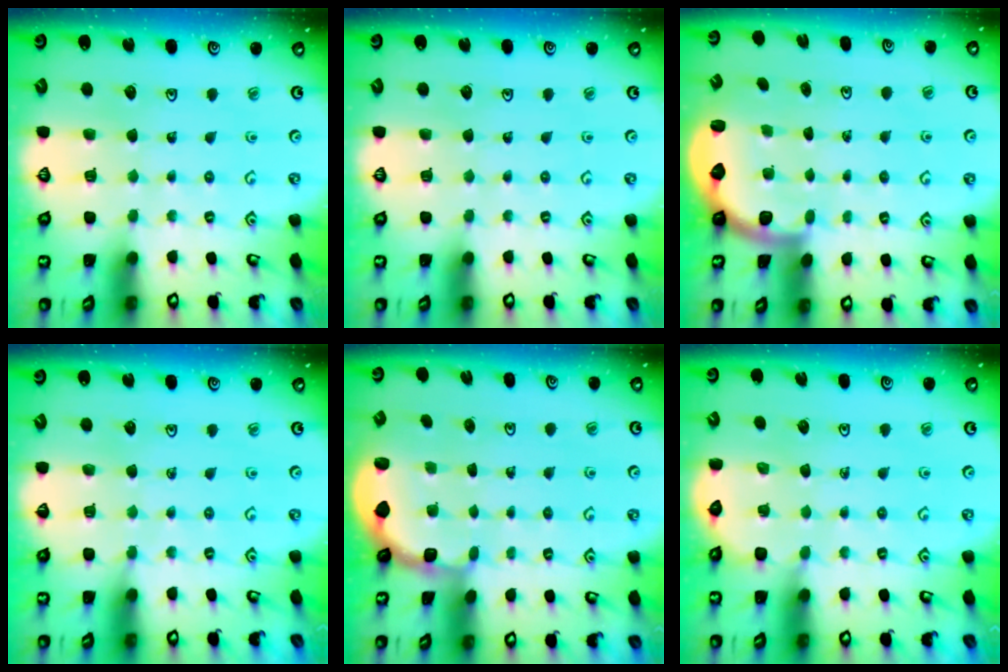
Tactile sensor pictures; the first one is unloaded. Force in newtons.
{"total": 0.0}
{"total": 2.2, "press": 2.0, "slide": 0.8}
{"total": 2.7, "press": 2.7, "slide": 0.4}
{"total": 1.9, "press": 1.7, "slide": 0.8}
{"total": 3.4, "press": 3.3, "slide": 0.6}